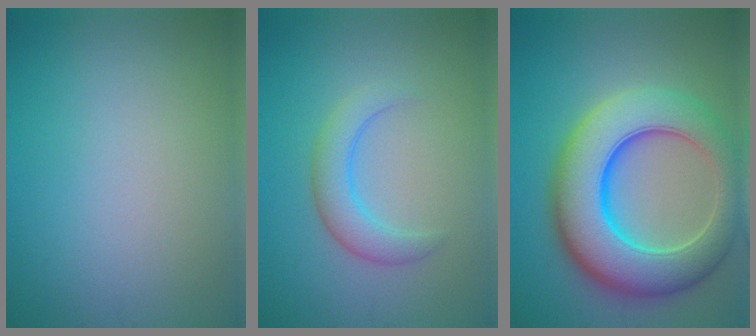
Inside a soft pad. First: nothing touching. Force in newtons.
{"total": 3.2, "press": 3.2, "slide": 0.2}
{"total": 11.5, "press": 11.5, "slide": 0.3}